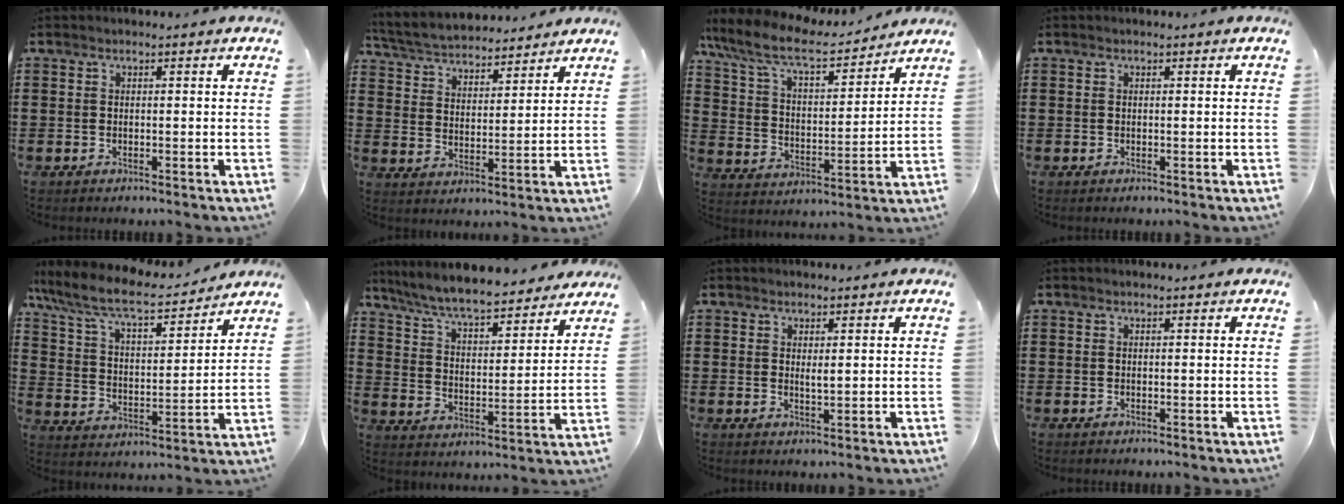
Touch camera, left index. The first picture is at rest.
{"total": 4.7, "force": [4.6, 0.6, 0.5], "torque": [-0.034, -0.027, 0.079]}
{"total": 9.7, "force": [8.2, 2.2, 4.6], "torque": [-0.123, -0.040, 0.142]}
{"total": 0.0}
{"total": 8.8, "force": [7.5, 1.6, 4.3], "torque": [-0.112, -0.038, 0.127]}
{"total": 7.7, "force": [7.1, 0.6, 3.0], "torque": [-0.087, -0.040, 0.123]}
{"total": 1.5, "force": [0.6, 0.4, 1.3], "torque": [-0.027, 0.001, 0.010]}
{"total": 0.0}